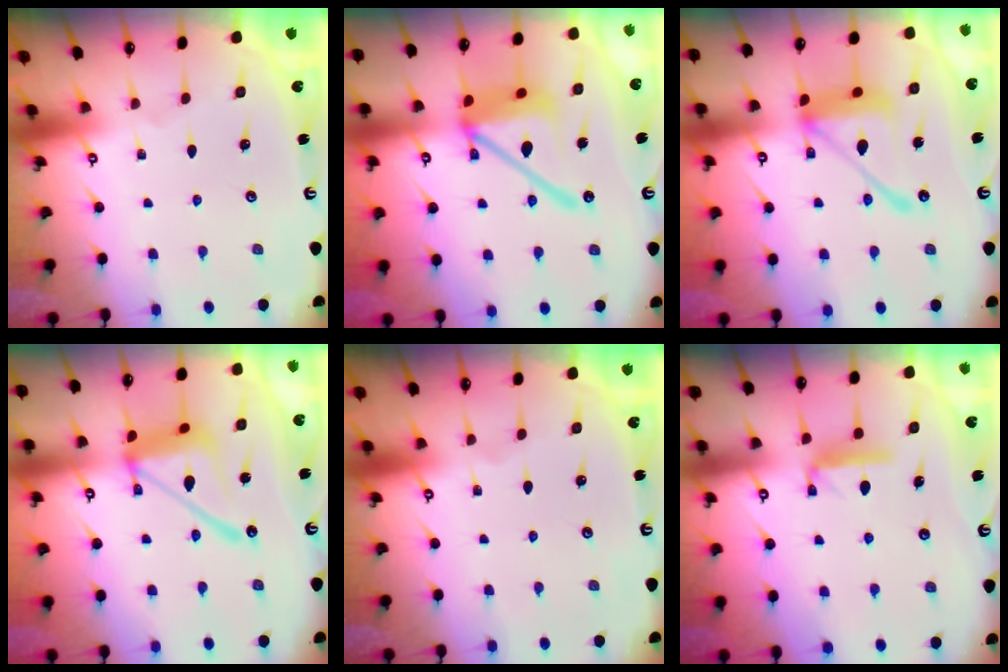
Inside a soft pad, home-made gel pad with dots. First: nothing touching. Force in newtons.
{"total": 16.6, "press": 16.5, "slide": 1.7}
{"total": 16.0, "press": 16.0, "slide": 1.6}
{"total": 15.4, "press": 15.3, "slide": 1.4}
{"total": 0.0}
{"total": 7.3, "press": 7.3, "slide": 0.2}